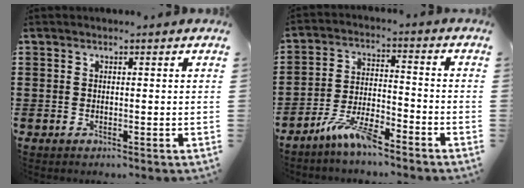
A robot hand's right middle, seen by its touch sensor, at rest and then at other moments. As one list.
[{"total": 6.8, "force": [-5.5, 1.2, 3.8], "torque": [-0.087, 0.000, -0.107]}]